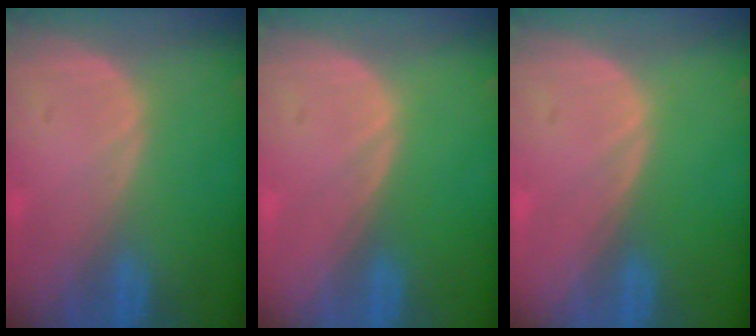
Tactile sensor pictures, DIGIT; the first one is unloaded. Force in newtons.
{"total": 0.0}
{"total": 0.0}